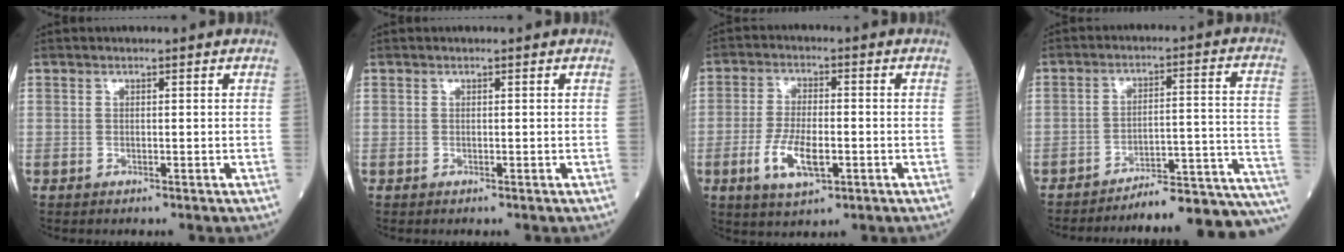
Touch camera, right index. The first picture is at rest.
{"total": 0.0}
{"total": 7.8, "force": [-2.5, 2.7, 6.8], "torque": [-0.140, -0.007, -0.043]}
{"total": 18.0, "force": [-17.0, -0.5, 5.9], "torque": [-0.019, 0.028, -0.223]}